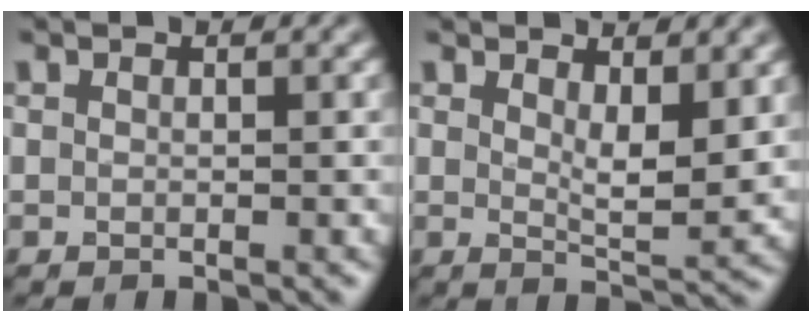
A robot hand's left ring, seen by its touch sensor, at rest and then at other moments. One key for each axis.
{"total": 4.0, "fx": 1.6, "fy": 1.2, "fz": 3.4, "tx": -0.058, "ty": -0.012, "tz": 0.031}